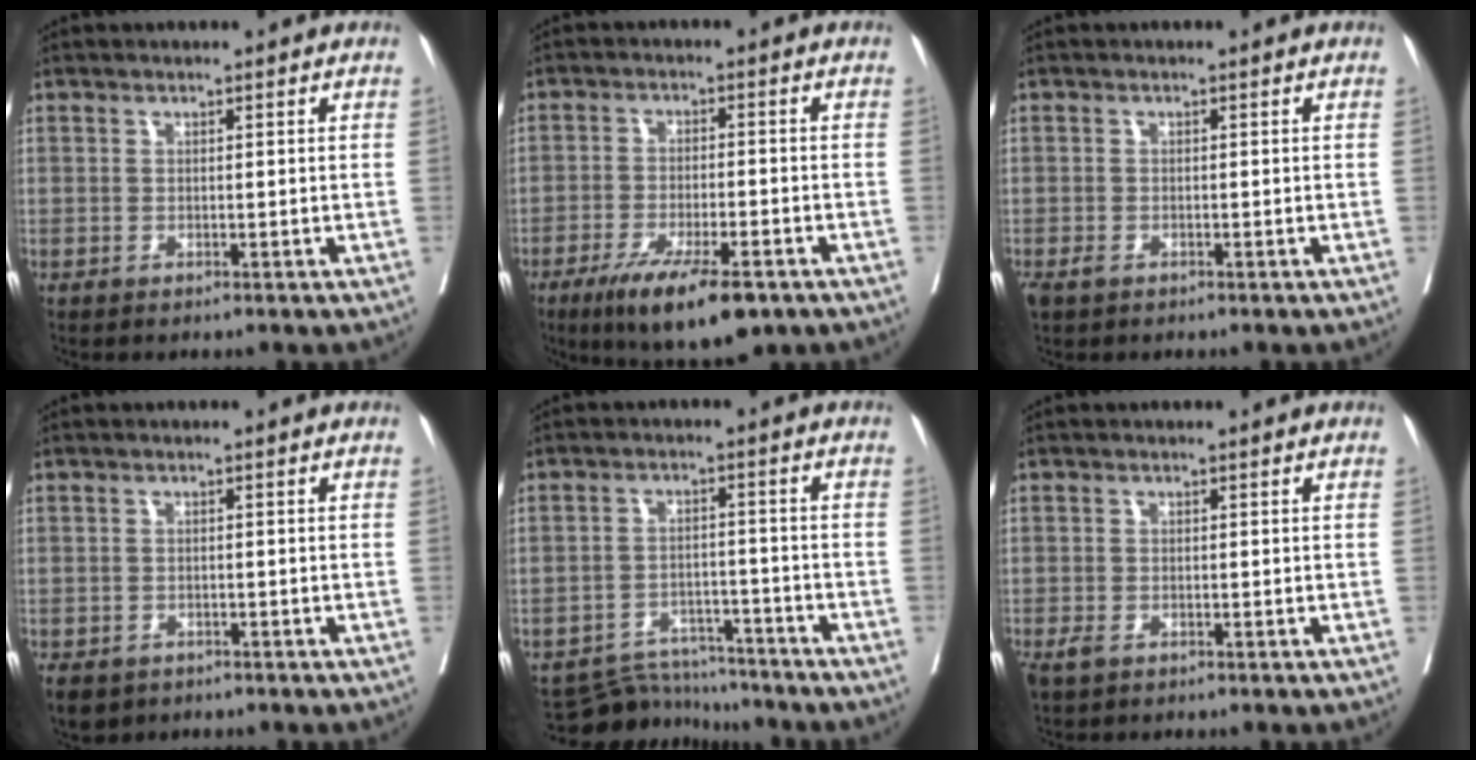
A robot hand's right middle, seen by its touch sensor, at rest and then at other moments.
{"total": 10.9, "force": [-6.9, 2.4, 8.1], "torque": [-0.134, -0.020, -0.110]}
{"total": 1.6, "force": [-1.0, 0.9, 0.9], "torque": [-0.023, -0.003, -0.013]}
{"total": 7.2, "force": [-4.4, 5.1, 2.4], "torque": [-0.061, -0.010, -0.061]}
{"total": 7.3, "force": [-7.1, 1.4, -0.8], "torque": [0.015, 0.009, -0.118]}
{"total": 1.9, "force": [-1.1, 1.0, 1.1], "torque": [-0.027, -0.003, -0.015]}